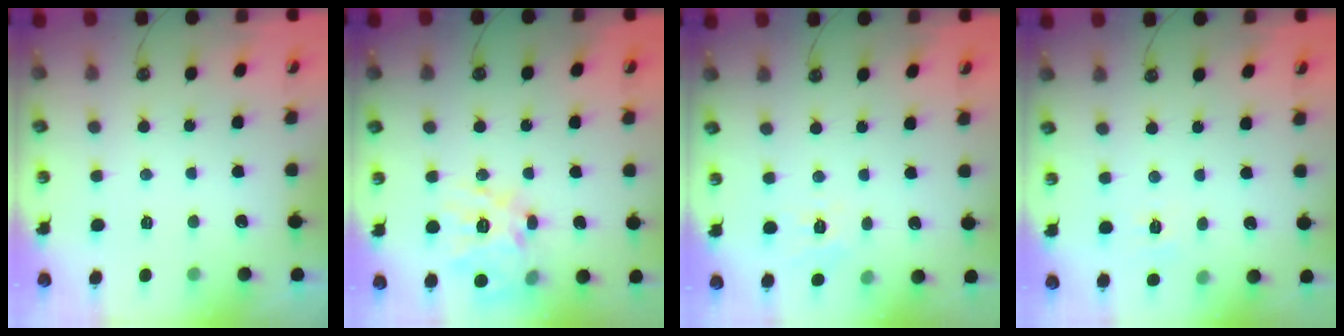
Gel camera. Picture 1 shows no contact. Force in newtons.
{"total": 18.1, "press": 17.9, "slide": 2.3}
{"total": 7.7, "press": 7.6, "slide": 0.8}
{"total": 4.6, "press": 4.6, "slide": 0.3}